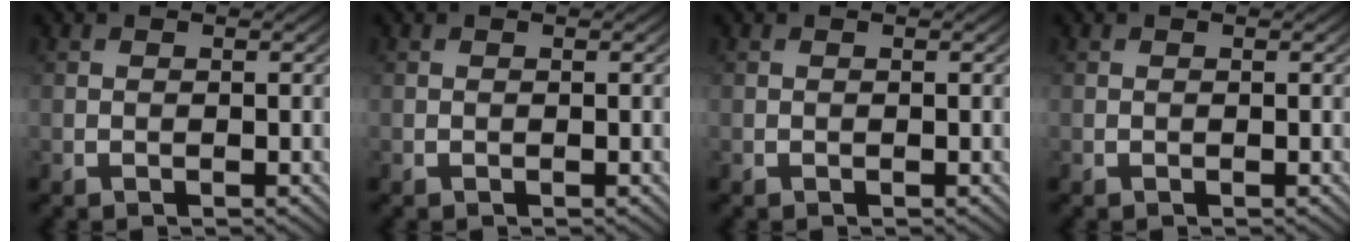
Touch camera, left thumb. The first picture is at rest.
{"total": 0.0}
{"total": 0.0}
{"total": 0.0}